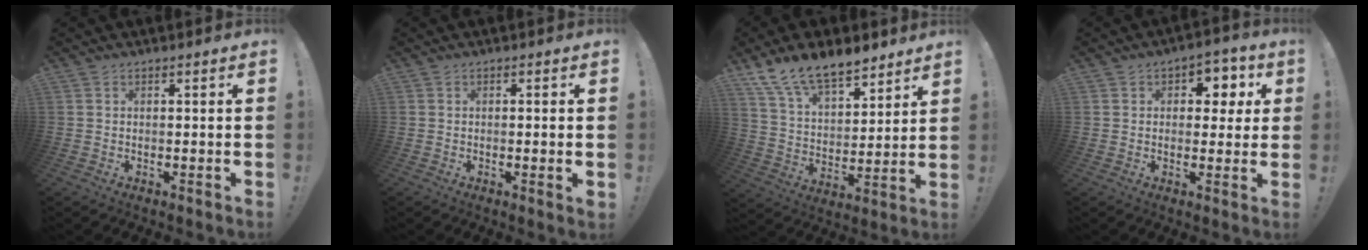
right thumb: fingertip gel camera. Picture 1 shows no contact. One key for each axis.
{"total": 1.9, "fx": 0.1, "fy": -0.3, "fz": 1.9, "tx": -0.025, "ty": -0.004, "tz": 0.000}
{"total": 14.7, "fx": 11.8, "fy": 6.2, "fz": 6.3, "tx": -0.124, "ty": -0.082, "tz": 0.221}
{"total": 5.7, "fx": 2.0, "fy": 4.7, "fz": 2.6, "tx": -0.020, "ty": -0.011, "tz": 0.031}